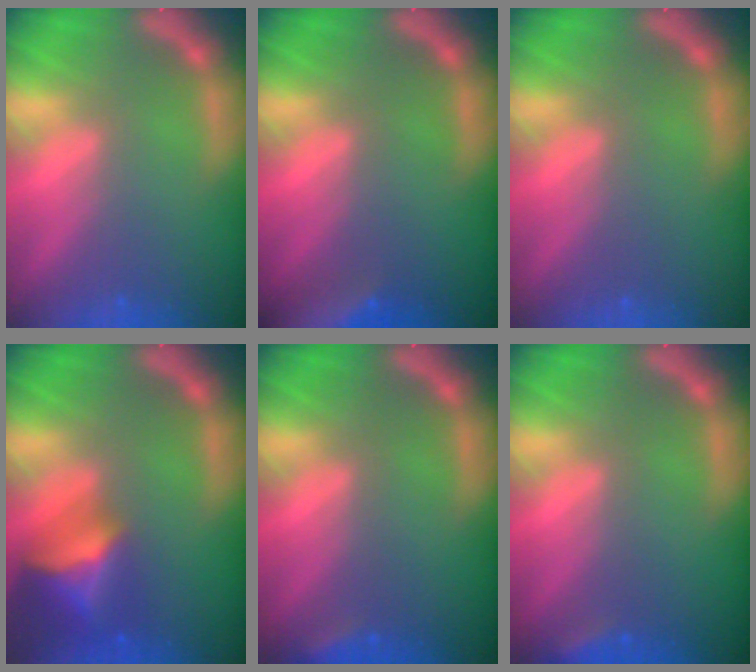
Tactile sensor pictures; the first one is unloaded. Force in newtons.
{"total": 10.0}
{"total": 0.0}
{"total": 7.0}
{"total": 1.9}
{"total": 1.9}